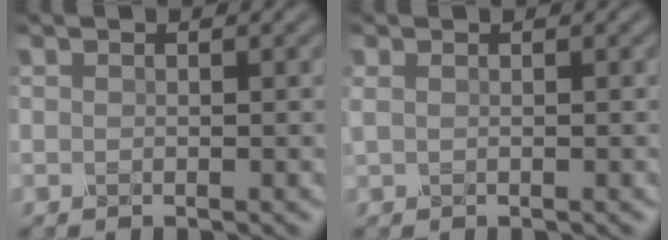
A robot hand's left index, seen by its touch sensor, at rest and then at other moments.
{"total": 0.7, "force": [0.4, 0.3, 0.5], "torque": [-0.012, 0.001, 0.005]}